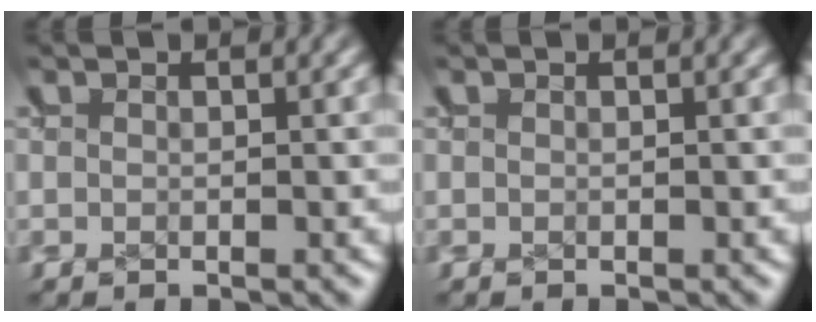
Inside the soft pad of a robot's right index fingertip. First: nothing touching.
{"total": 0.0}